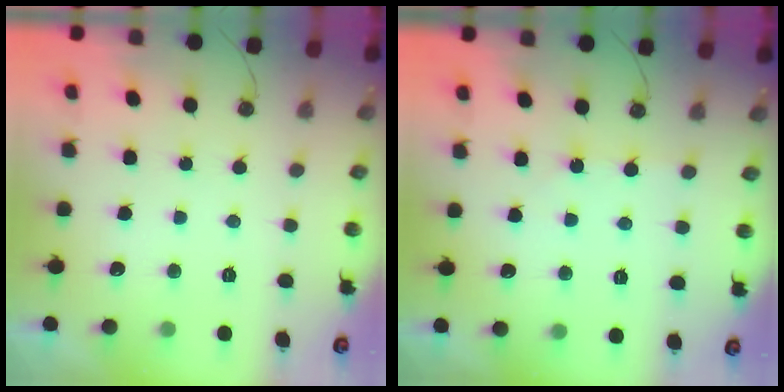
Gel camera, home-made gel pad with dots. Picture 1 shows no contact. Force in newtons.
{"total": 2.7, "press": 2.7, "slide": 0.5}